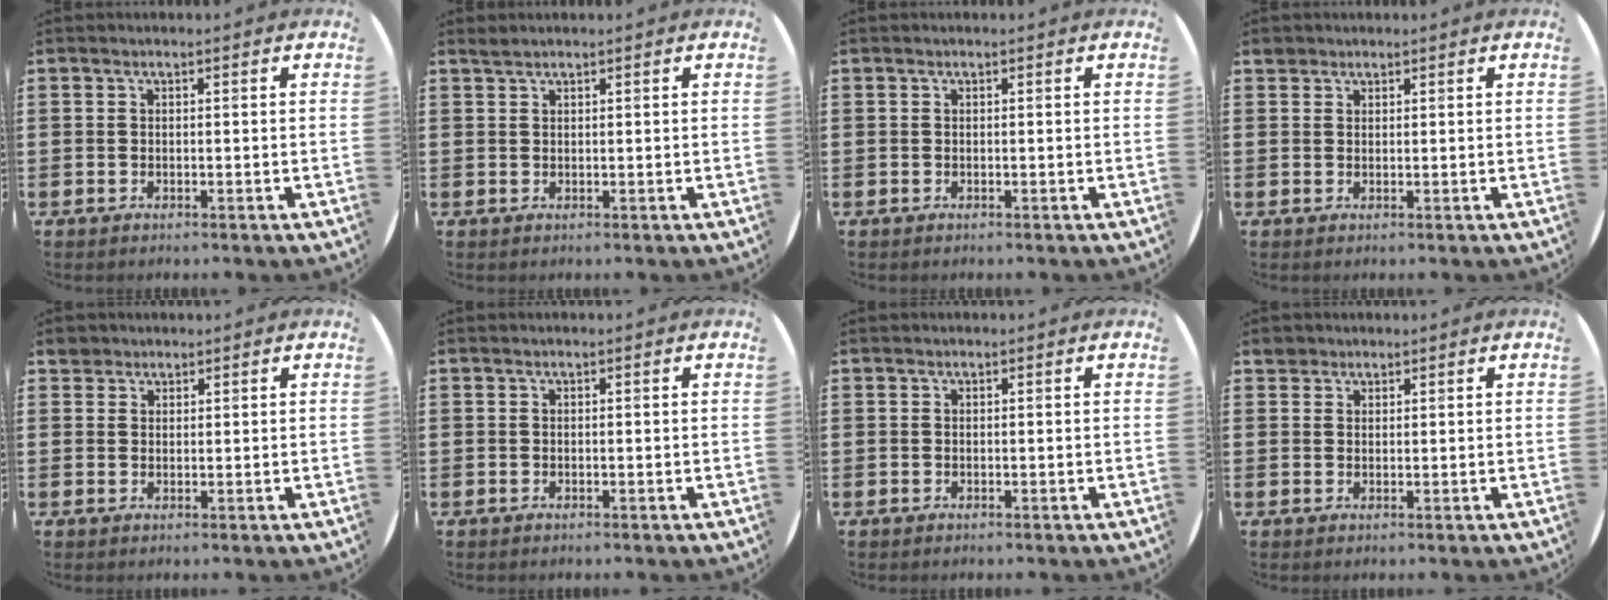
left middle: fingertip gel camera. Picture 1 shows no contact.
{"total": 0.6, "force": [0.6, -0.1, 0.0], "torque": [0.000, 0.000, 0.011]}
{"total": 0.0}
{"total": 1.2, "force": [1.1, 0.6, 0.0], "torque": [0.006, 0.000, 0.019]}
{"total": 1.9, "force": [1.7, 0.9, 0.0], "torque": [0.005, 0.001, 0.031]}
{"total": 0.0}
{"total": 0.0}
{"total": 1.9, "force": [1.6, 0.9, 0.1], "torque": [0.004, 0.001, 0.030]}